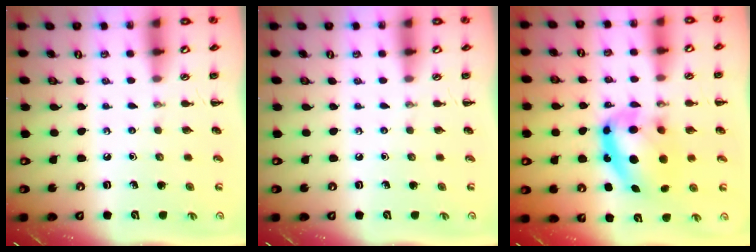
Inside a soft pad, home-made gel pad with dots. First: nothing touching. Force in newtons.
{"total": 0.0}
{"total": 10.9, "press": 10.6, "slide": 2.5}